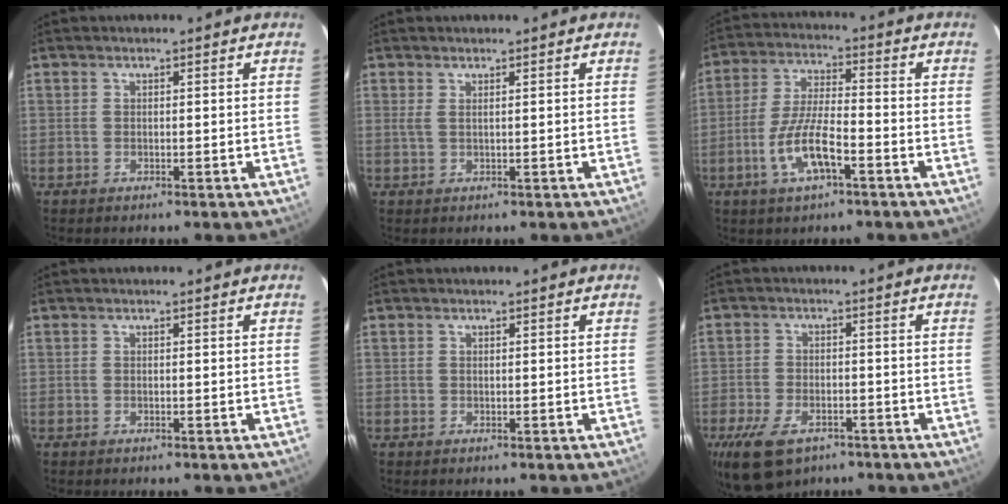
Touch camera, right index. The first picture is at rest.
{"total": 1.0, "force": [0.6, -0.1, 0.8], "torque": [-0.019, 0.002, 0.010]}
{"total": 9.8, "force": [-4.4, 2.7, 8.3], "torque": [-0.170, -0.004, -0.081]}
{"total": 0.0}
{"total": 0.0}
{"total": 11.5, "force": [-7.1, 6.2, 6.5], "torque": [-0.159, -0.023, -0.121]}